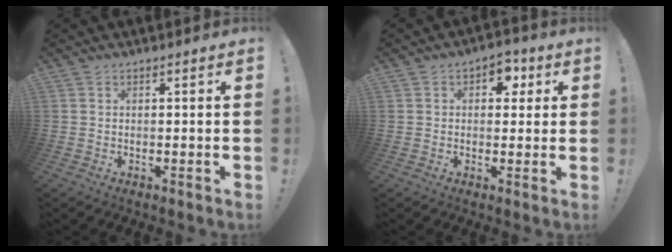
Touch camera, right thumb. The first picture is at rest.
{"total": 5.5, "force": [1.7, 4.3, 3.0], "torque": [-0.023, -0.004, 0.025]}